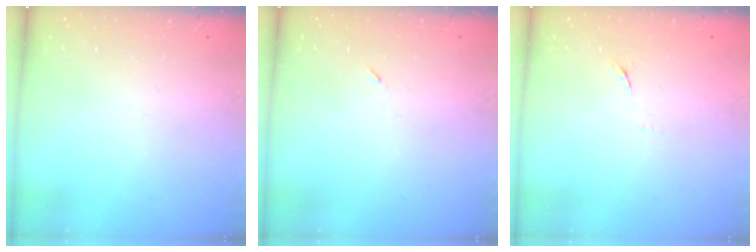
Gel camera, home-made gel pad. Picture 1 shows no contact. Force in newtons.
{"total": 2.6, "press": 2.3, "slide": 1.2}
{"total": 4.5, "press": 4.4, "slide": 0.9}